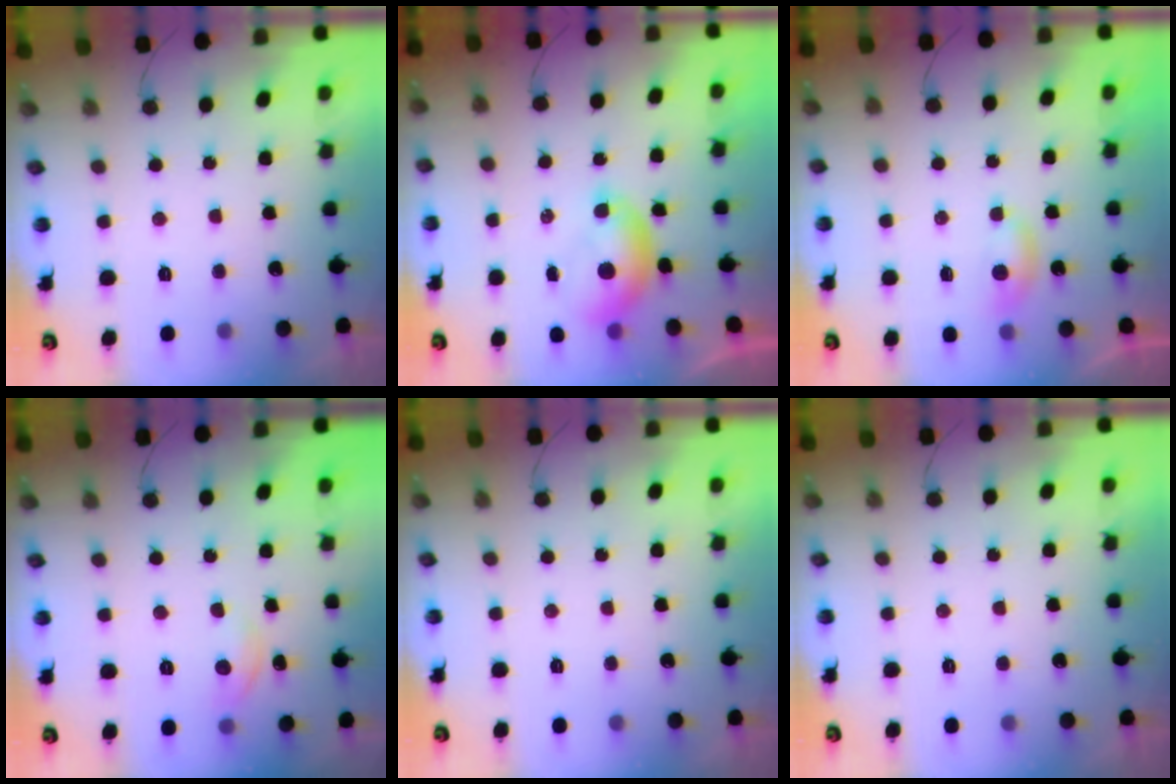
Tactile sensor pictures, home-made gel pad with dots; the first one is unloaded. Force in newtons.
{"total": 6.0, "press": 6.0, "slide": 0.8}
{"total": 3.5, "press": 3.5, "slide": 0.4}
{"total": 5.1, "press": 5.0, "slide": 0.6}
{"total": 0.0}
{"total": 0.0}